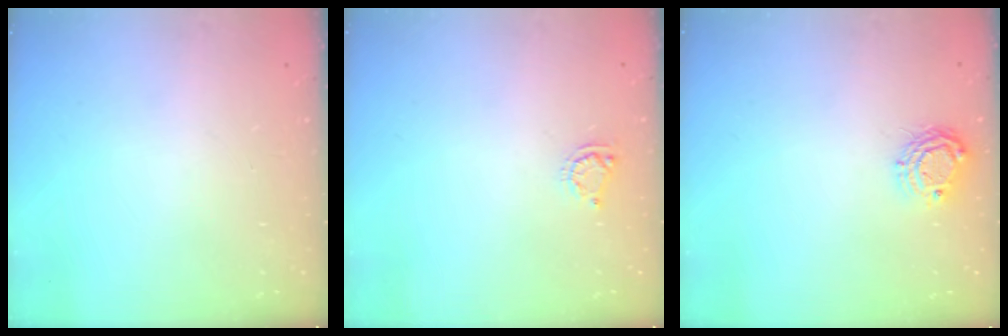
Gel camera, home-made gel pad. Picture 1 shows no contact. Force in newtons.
{"total": 4.9, "press": 4.8, "slide": 0.5}
{"total": 7.1, "press": 7.0, "slide": 0.7}